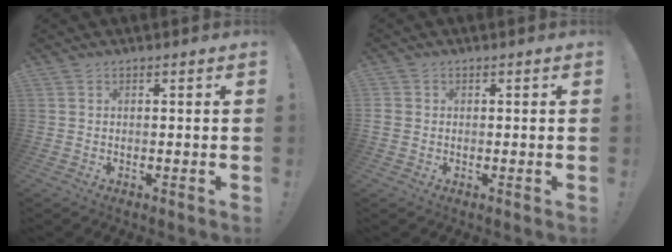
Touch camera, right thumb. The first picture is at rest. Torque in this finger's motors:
{"motor_torque": [0.04, -0.23, 0.18, -0.07, 0.03]}